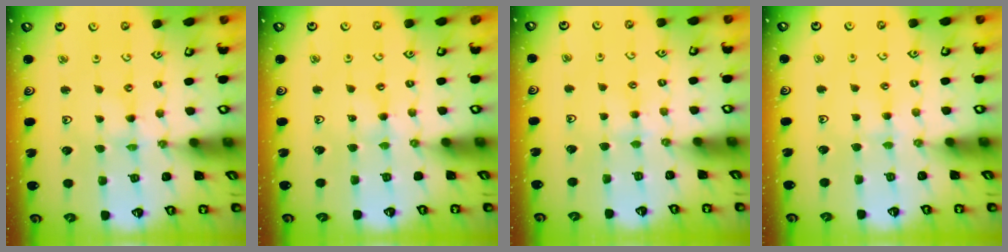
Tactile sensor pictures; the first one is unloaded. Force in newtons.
{"total": 1.7, "press": 1.6, "slide": 0.4}
{"total": 3.7, "press": 3.6, "slide": 0.4}
{"total": 2.6, "press": 2.6, "slide": 0.5}